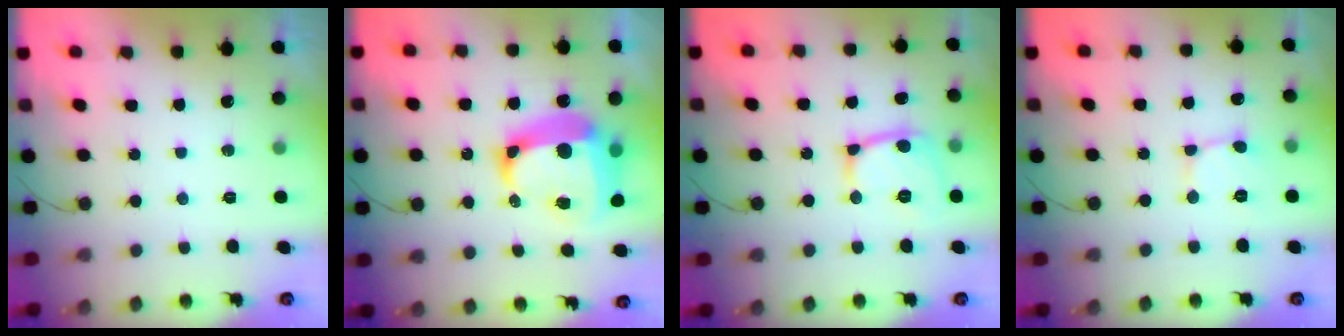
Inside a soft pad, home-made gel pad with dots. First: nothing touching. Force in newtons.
{"total": 19.7, "press": 19.6, "slide": 2.0}
{"total": 9.7, "press": 9.6, "slide": 1.2}
{"total": 2.1, "press": 2.1, "slide": 0.2}